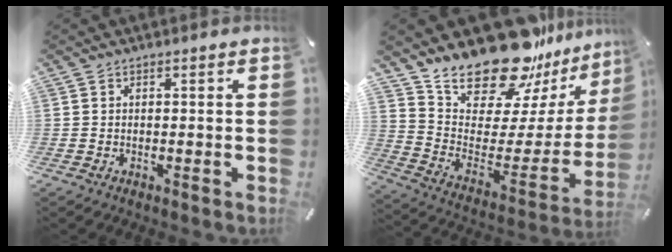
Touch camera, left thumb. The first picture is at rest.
{"total": 22.1, "force": [19.4, 8.6, 6.0], "torque": [-0.092, -0.166, 0.344]}